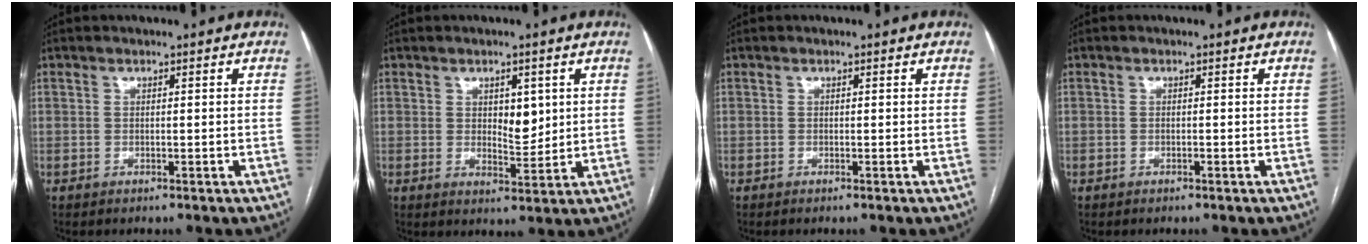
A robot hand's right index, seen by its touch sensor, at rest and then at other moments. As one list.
[{"total": 4.5, "force": [1.2, 2.1, 3.8], "torque": [-0.055, -0.006, 0.022]}, {"total": 0.0}, {"total": 0.0}]